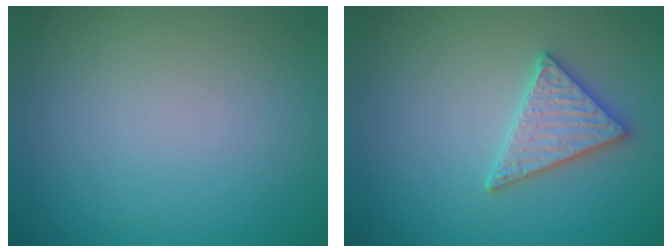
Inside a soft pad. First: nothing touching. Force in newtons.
{"total": 3.0, "press": 3.0, "slide": 0.2}